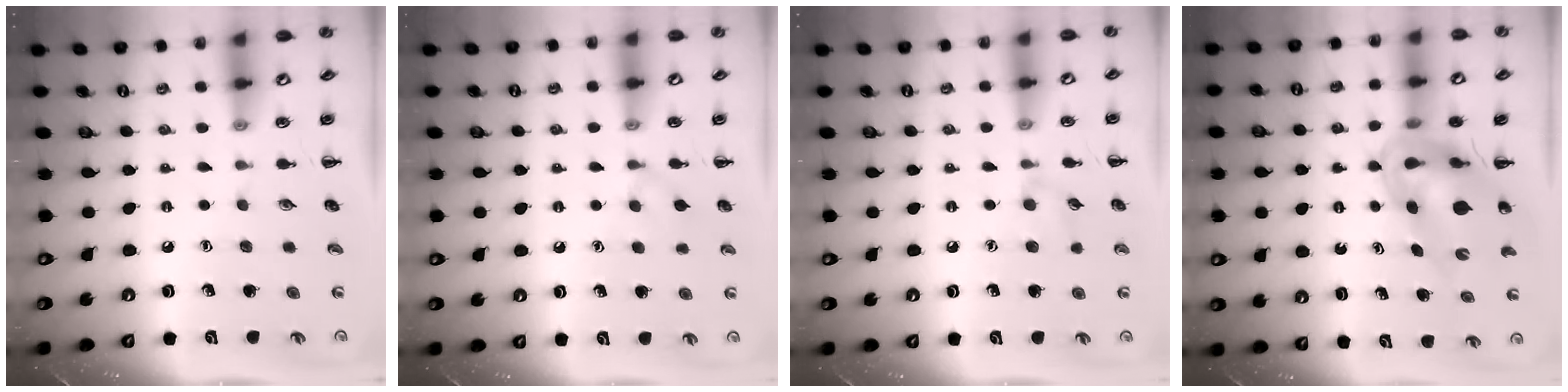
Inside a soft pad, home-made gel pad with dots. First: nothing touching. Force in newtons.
{"total": 4.6, "press": 4.4, "slide": 1.3}
{"total": 5.8, "press": 5.4, "slide": 2.1}
{"total": 9.5, "press": 9.0, "slide": 3.0}